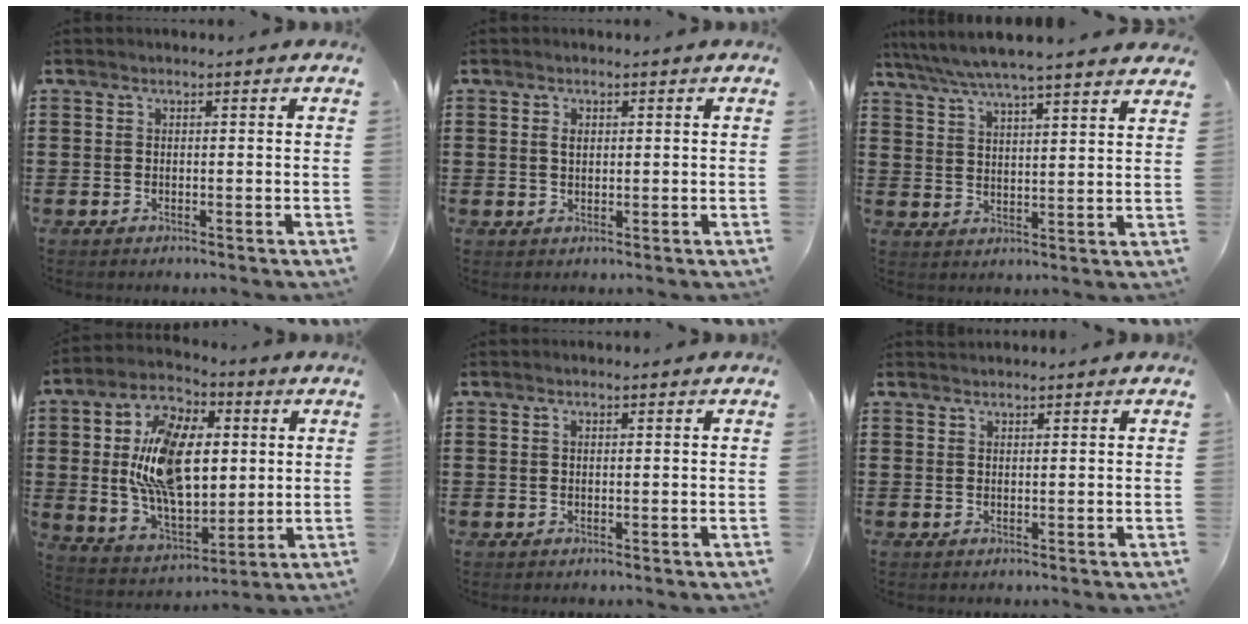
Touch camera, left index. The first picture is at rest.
{"total": 1.4, "force": [0.5, 0.8, 1.0], "torque": [-0.024, 0.005, 0.009]}
{"total": 5.8, "force": [5.4, -0.2, 2.3], "torque": [-0.064, -0.027, 0.092]}
{"total": 14.3, "force": [2.3, 8.4, 11.3], "torque": [-0.234, 0.013, 0.044]}
{"total": 0.5, "force": [0.3, 0.1, 0.4], "torque": [-0.009, -0.001, 0.006]}
{"total": 0.8, "force": [0.8, 0.0, 0.1], "torque": [-0.003, -0.001, 0.016]}